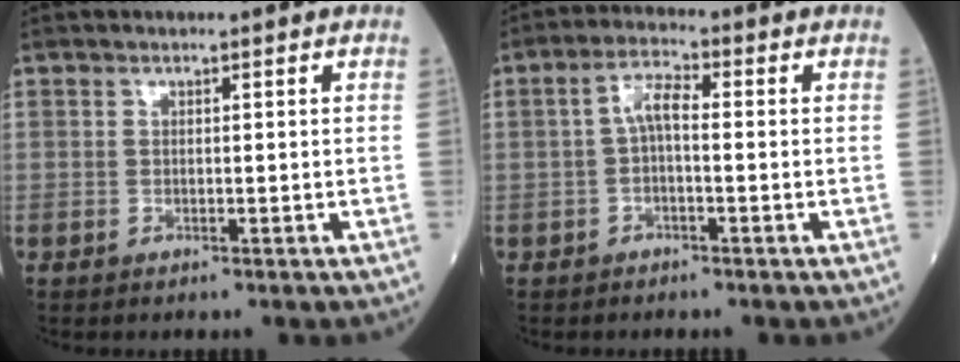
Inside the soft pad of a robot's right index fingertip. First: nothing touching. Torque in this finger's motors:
{"motor_torque": [0.53, -0.05, 0.26, 0.06]}